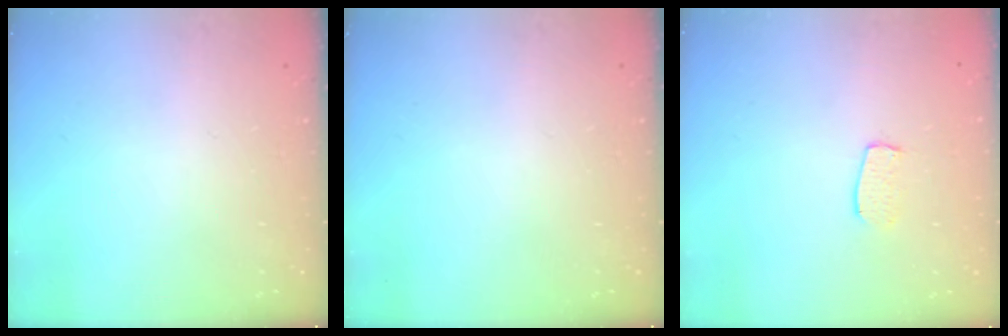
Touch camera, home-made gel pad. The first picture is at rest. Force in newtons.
{"total": 0.0}
{"total": 5.9, "press": 5.9, "slide": 0.3}